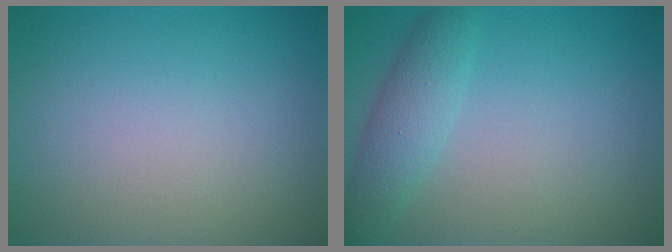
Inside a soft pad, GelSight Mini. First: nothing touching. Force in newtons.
{"total": 3.1, "press": 3.1, "slide": 0.1}